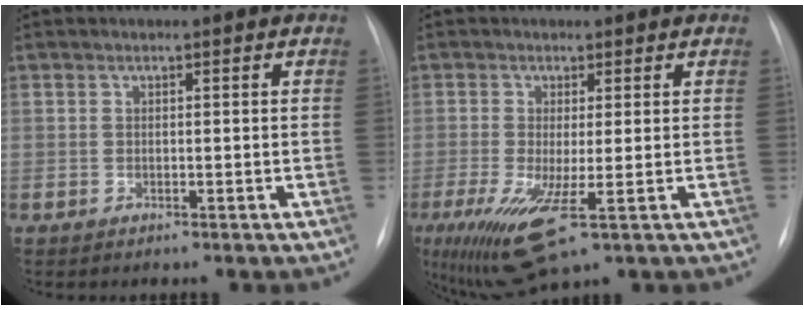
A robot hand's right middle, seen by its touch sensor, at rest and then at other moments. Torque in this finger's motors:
{"motor_torque": [0.94, -1.08, 0.50, 0.18]}